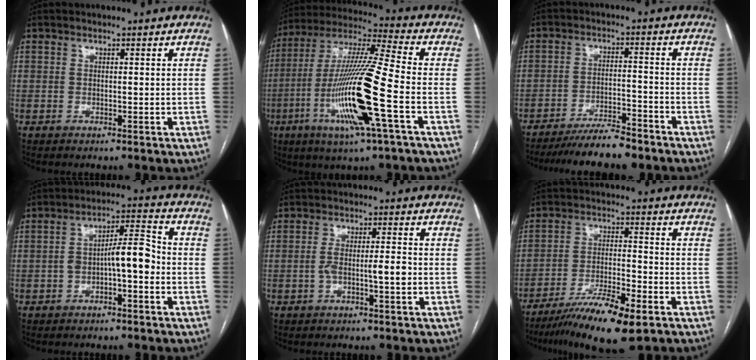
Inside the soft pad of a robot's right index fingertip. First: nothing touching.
{"total": 18.8, "force": [-5.7, 0.2, 17.9], "torque": [-0.366, -0.018, -0.112]}
{"total": 9.0, "force": [-8.1, 0.9, 3.9], "torque": [-0.058, -0.011, -0.133]}
{"total": 7.3, "force": [-1.7, 2.0, 6.9], "torque": [-0.116, 0.030, -0.027]}
{"total": 4.5, "force": [-1.2, 0.6, 4.3], "torque": [-0.082, 0.011, -0.017]}
{"total": 11.8, "force": [-7.8, 1.3, 8.8], "torque": [-0.157, -0.025, -0.131]}